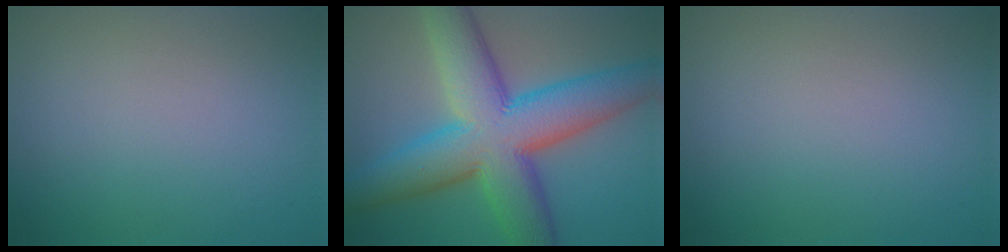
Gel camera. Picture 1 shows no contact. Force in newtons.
{"total": 12.9, "press": 12.9, "slide": 0.2}
{"total": 0.0}